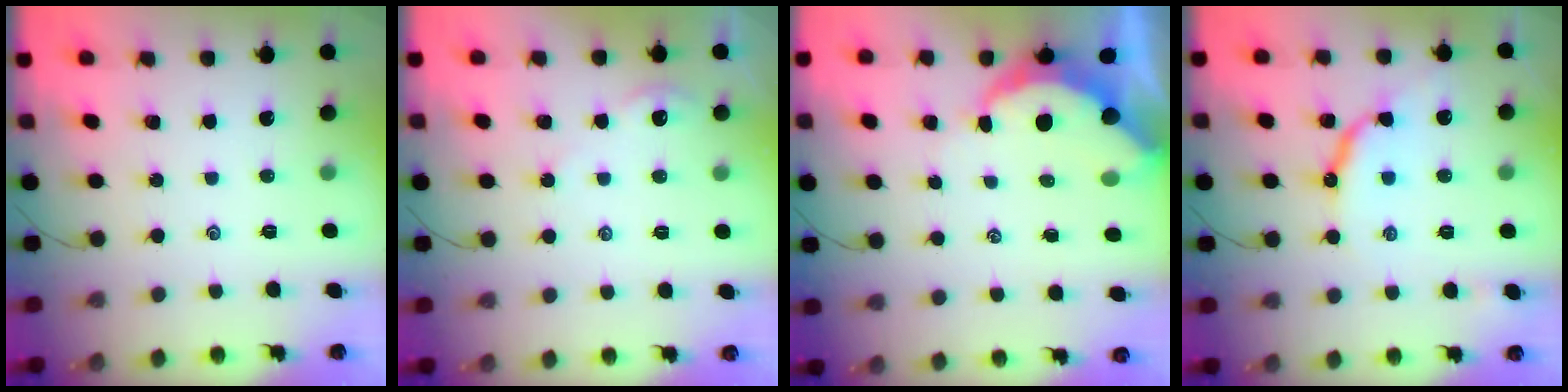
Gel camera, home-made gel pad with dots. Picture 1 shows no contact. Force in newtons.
{"total": 1.6, "press": 1.5, "slide": 0.3}
{"total": 8.8, "press": 8.7, "slide": 1.0}
{"total": 10.0, "press": 10.0, "slide": 0.8}